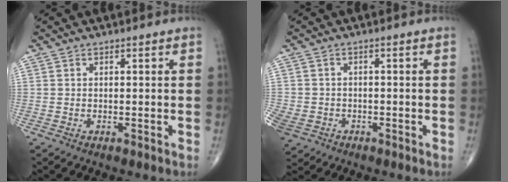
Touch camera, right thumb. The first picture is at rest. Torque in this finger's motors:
{"motor_torque": [0.59, 0.63, 0.92, -0.31, 0.14]}